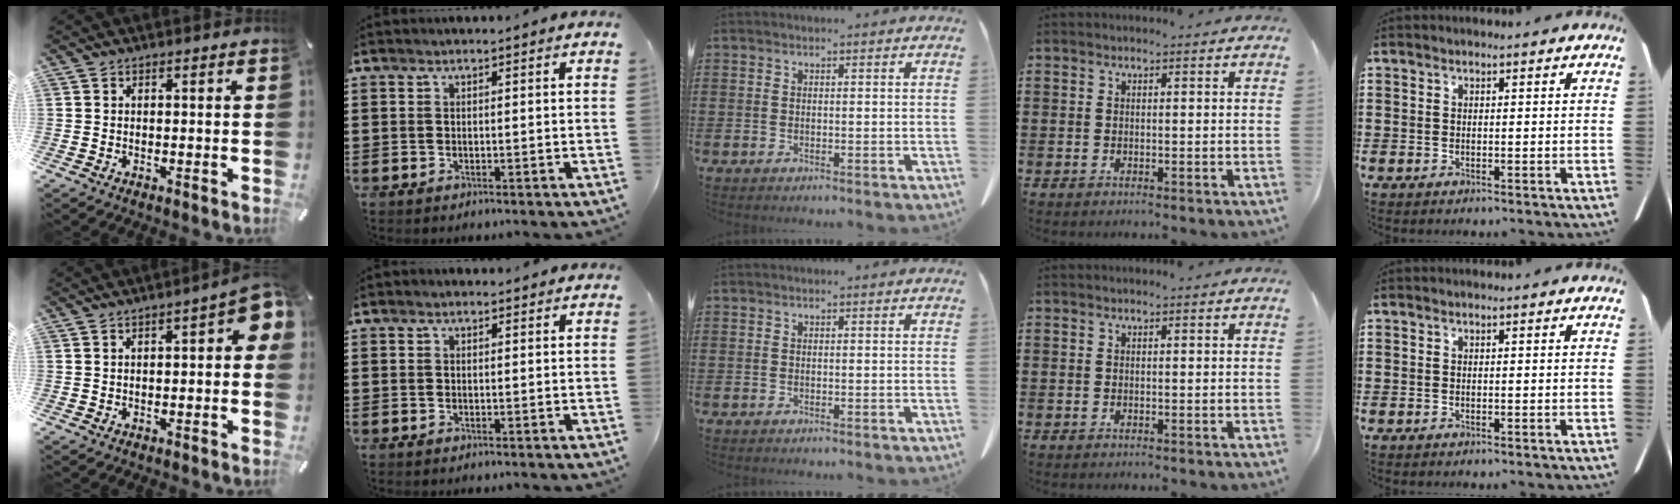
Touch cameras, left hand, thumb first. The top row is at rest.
{"thumb": {"total": 5.5, "force": [-0.1, 2.3, 5.0], "torque": [-0.065, 0.000, -0.003]}, "index": {"total": 0.5, "force": [0.2, 0.3, 0.3], "torque": [-0.007, 0.003, 0.005]}}